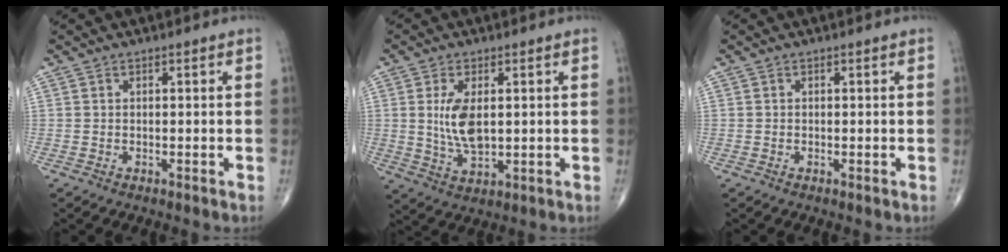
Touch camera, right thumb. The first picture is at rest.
{"total": 7.8, "force": [1.1, 3.8, 6.7], "torque": [-0.124, -0.013, 0.027]}
{"total": 0.0}